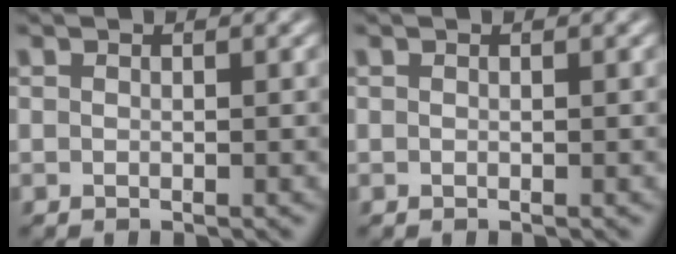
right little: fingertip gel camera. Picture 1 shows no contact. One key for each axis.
{"total": 0.0}